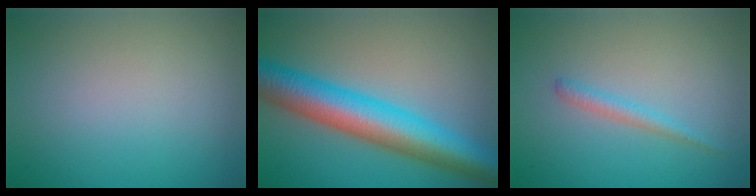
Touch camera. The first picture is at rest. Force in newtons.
{"total": 9.2, "press": 9.2, "slide": 0.2}
{"total": 1.4, "press": 1.4, "slide": 0.1}